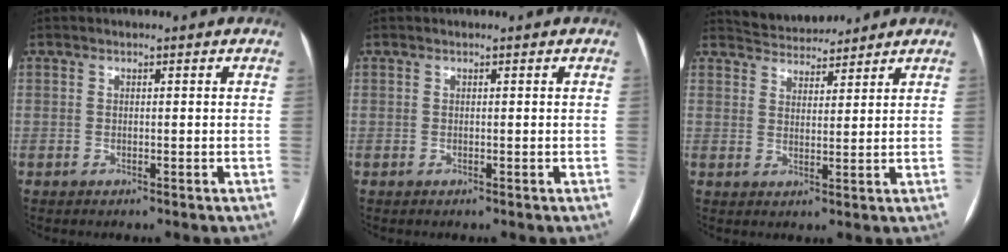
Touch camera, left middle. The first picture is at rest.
{"total": 0.0}
{"total": 6.3, "force": [6.1, 1.4, 0.7], "torque": [-0.015, 0.019, 0.096]}